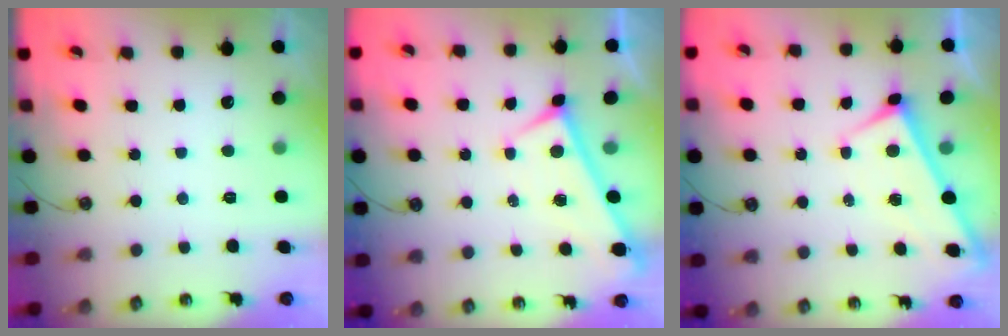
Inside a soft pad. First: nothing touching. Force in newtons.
{"total": 0.0}
{"total": 1.9, "press": 1.9, "slide": 0.2}